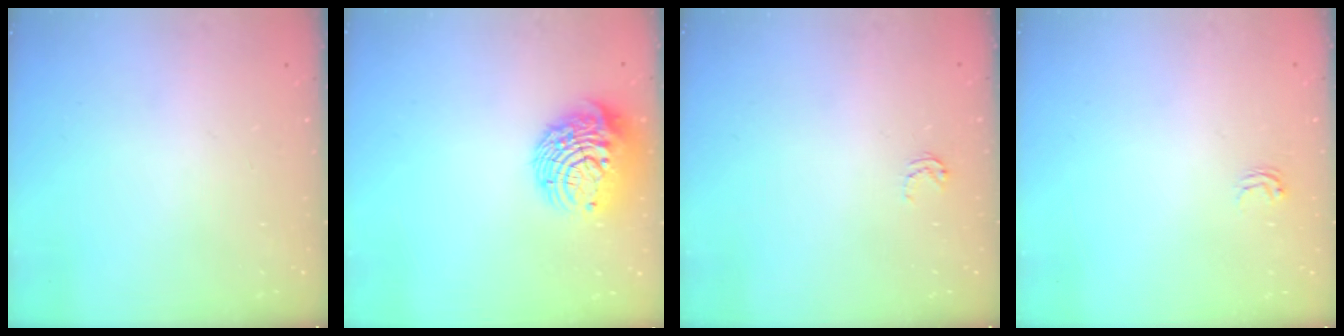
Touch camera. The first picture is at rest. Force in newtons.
{"total": 12.6, "press": 12.6, "slide": 1.1}
{"total": 3.5, "press": 3.5, "slide": 0.2}
{"total": 2.1, "press": 2.1, "slide": 0.2}